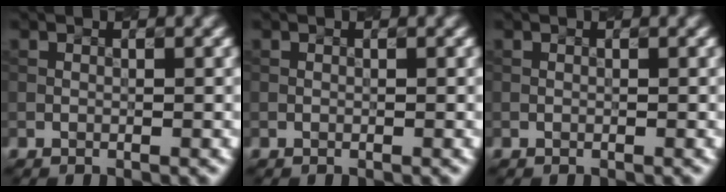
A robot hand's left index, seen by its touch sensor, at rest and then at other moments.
{"total": 0.0}
{"total": 0.0}